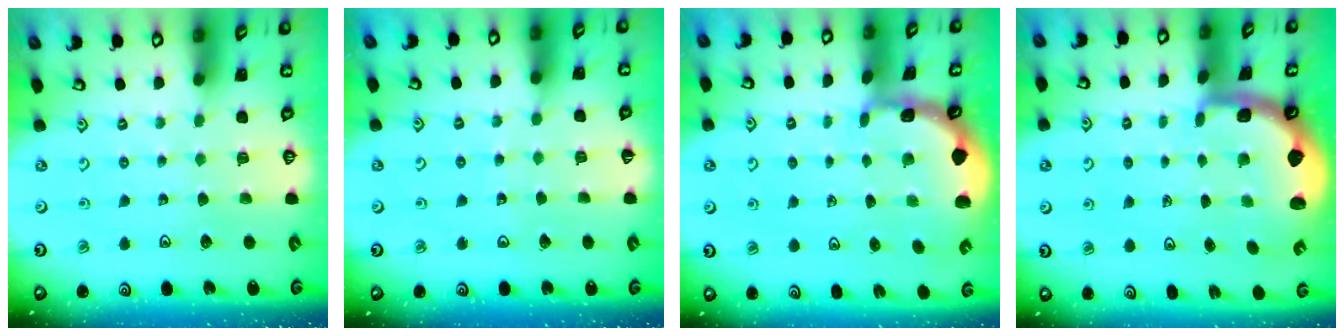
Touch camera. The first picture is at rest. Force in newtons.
{"total": 2.9, "press": 2.9, "slide": 0.4}
{"total": 1.3, "press": 1.3, "slide": 0.2}
{"total": 2.7, "press": 2.2, "slide": 1.5}